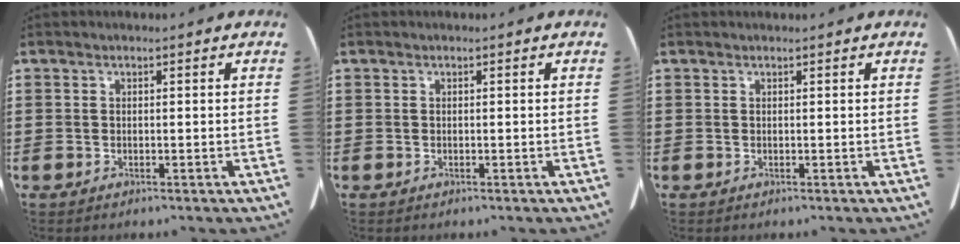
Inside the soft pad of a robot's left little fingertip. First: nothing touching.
{"total": 0.0}
{"total": 0.0}